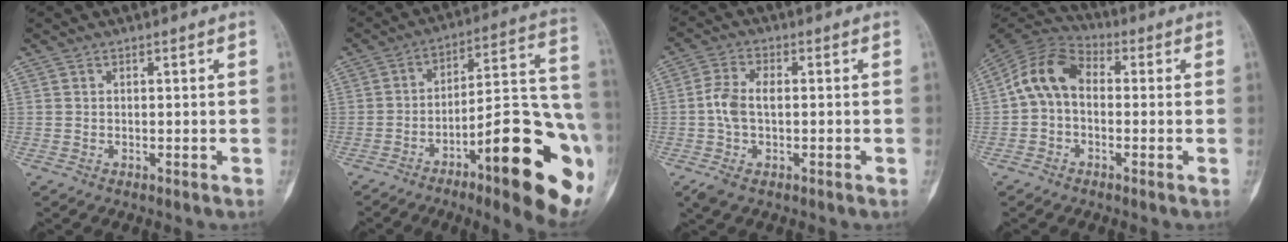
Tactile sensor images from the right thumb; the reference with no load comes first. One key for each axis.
{"total": 25.3, "fx": -10.4, "fy": 6.3, "fz": 22.2, "tx": -0.253, "ty": 0.058, "tz": -0.144}
{"total": 7.5, "fx": -0.8, "fy": 3.9, "fz": 6.3, "tx": -0.138, "ty": 0.013, "tz": -0.018}
{"total": 9.9, "fx": 0.0, "fy": 7.0, "fz": 7.1, "tx": -0.124, "ty": 0.029, "tz": -0.020}